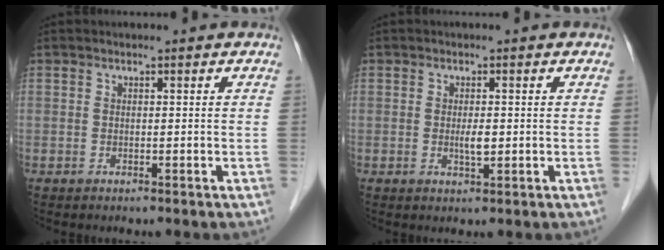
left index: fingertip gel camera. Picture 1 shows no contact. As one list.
[{"total": 2.0, "force": [-0.2, 0.5, 1.9], "torque": [-0.040, -0.002, -0.001]}]